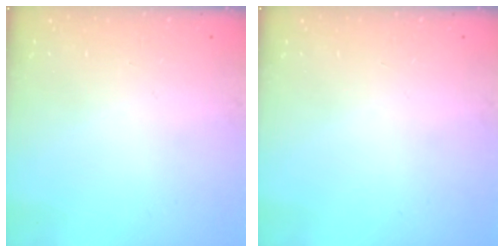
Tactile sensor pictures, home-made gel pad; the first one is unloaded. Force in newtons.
{"total": 0.0}